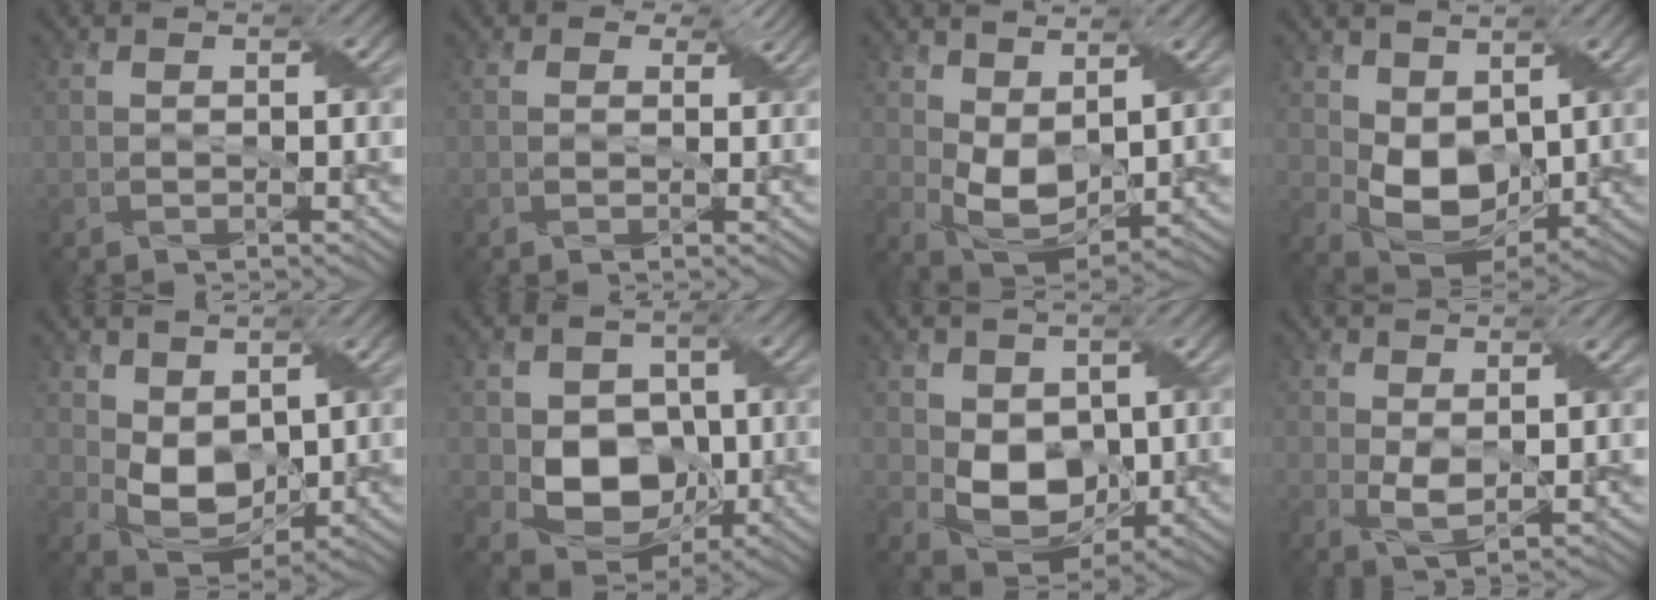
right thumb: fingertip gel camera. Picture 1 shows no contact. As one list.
[{"total": 2.6, "force": [1.2, 1.8, 1.4], "torque": [-0.020, -0.006, 0.012]}, {"total": 6.8, "force": [2.5, 4.0, 4.9], "torque": [-0.112, -0.005, 0.049]}, {"total": 7.7, "force": [1.9, 5.2, 5.4], "torque": [-0.123, -0.014, 0.038]}, {"total": 6.8, "force": [2.0, 4.5, 4.7], "torque": [-0.108, -0.011, 0.041]}, {"total": 8.6, "force": [-0.8, 6.9, 5.1], "torque": [-0.098, -0.009, -0.019]}, {"total": 7.4, "force": [0.5, 5.5, 4.9], "torque": [-0.106, -0.012, 0.012]}, {"total": 3.5, "force": [1.2, 1.5, 3.0], "torque": [-0.068, -0.002, 0.025]}]